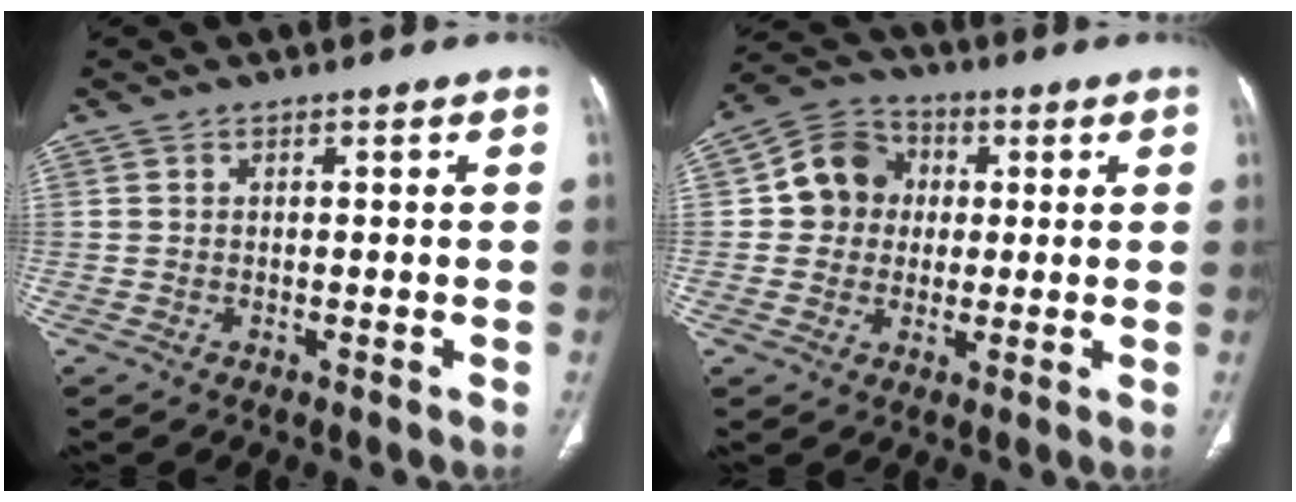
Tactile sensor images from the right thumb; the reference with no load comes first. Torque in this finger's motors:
{"motor_torque": [-0.35, 0.59, -0.08, -0.25, 0.03]}